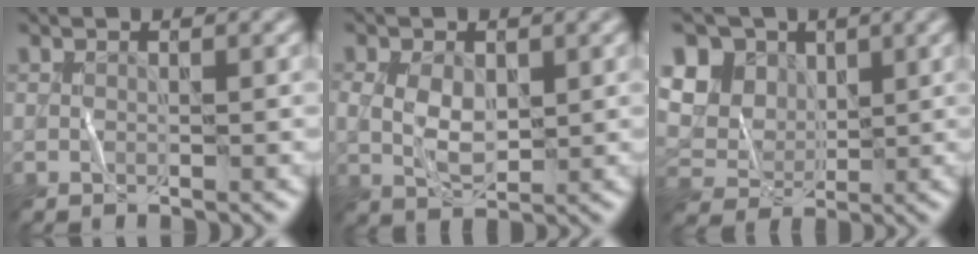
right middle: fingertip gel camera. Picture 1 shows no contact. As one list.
[{"total": 3.1, "force": [0.5, 2.0, 2.3], "torque": [-0.055, 0.002, 0.011]}, {"total": 10.9, "force": [5.4, 8.4, 4.5], "torque": [-0.124, 0.025, 0.092]}]